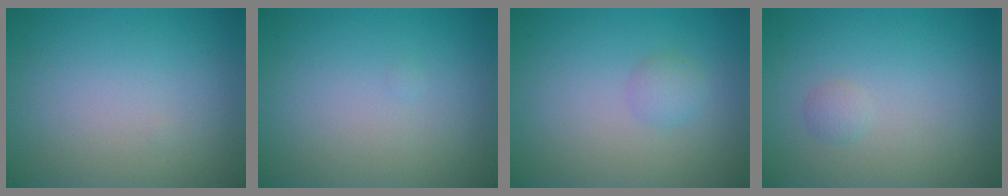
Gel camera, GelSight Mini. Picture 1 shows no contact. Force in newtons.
{"total": 0.0}
{"total": 1.3, "press": 1.3, "slide": 0.1}
{"total": 0.7, "press": 0.7, "slide": 0.0}